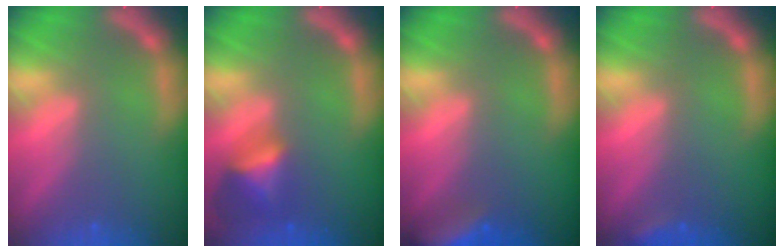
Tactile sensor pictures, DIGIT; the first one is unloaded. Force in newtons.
{"total": 4.0}
{"total": 6.5}
{"total": 1.4}